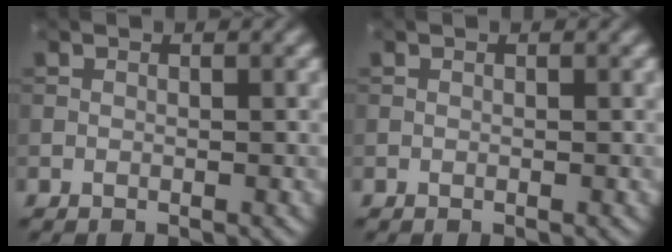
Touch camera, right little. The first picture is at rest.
{"total": 0.0}